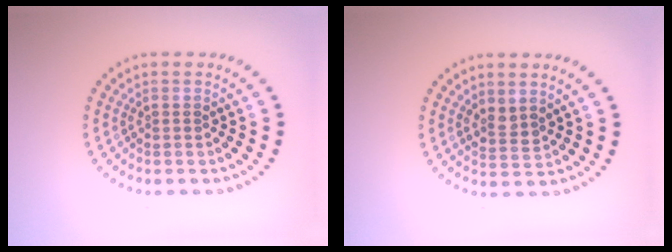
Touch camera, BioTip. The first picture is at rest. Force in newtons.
{"total": 1.6, "press": 1.3, "slide": 0.9}